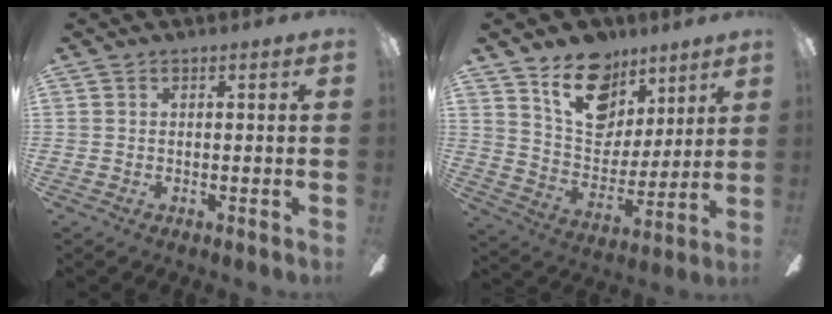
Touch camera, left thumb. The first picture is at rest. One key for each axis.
{"total": 17.0, "fx": 10.7, "fy": 11.0, "fz": 7.2, "tx": -0.110, "ty": -0.061, "tz": 0.201}